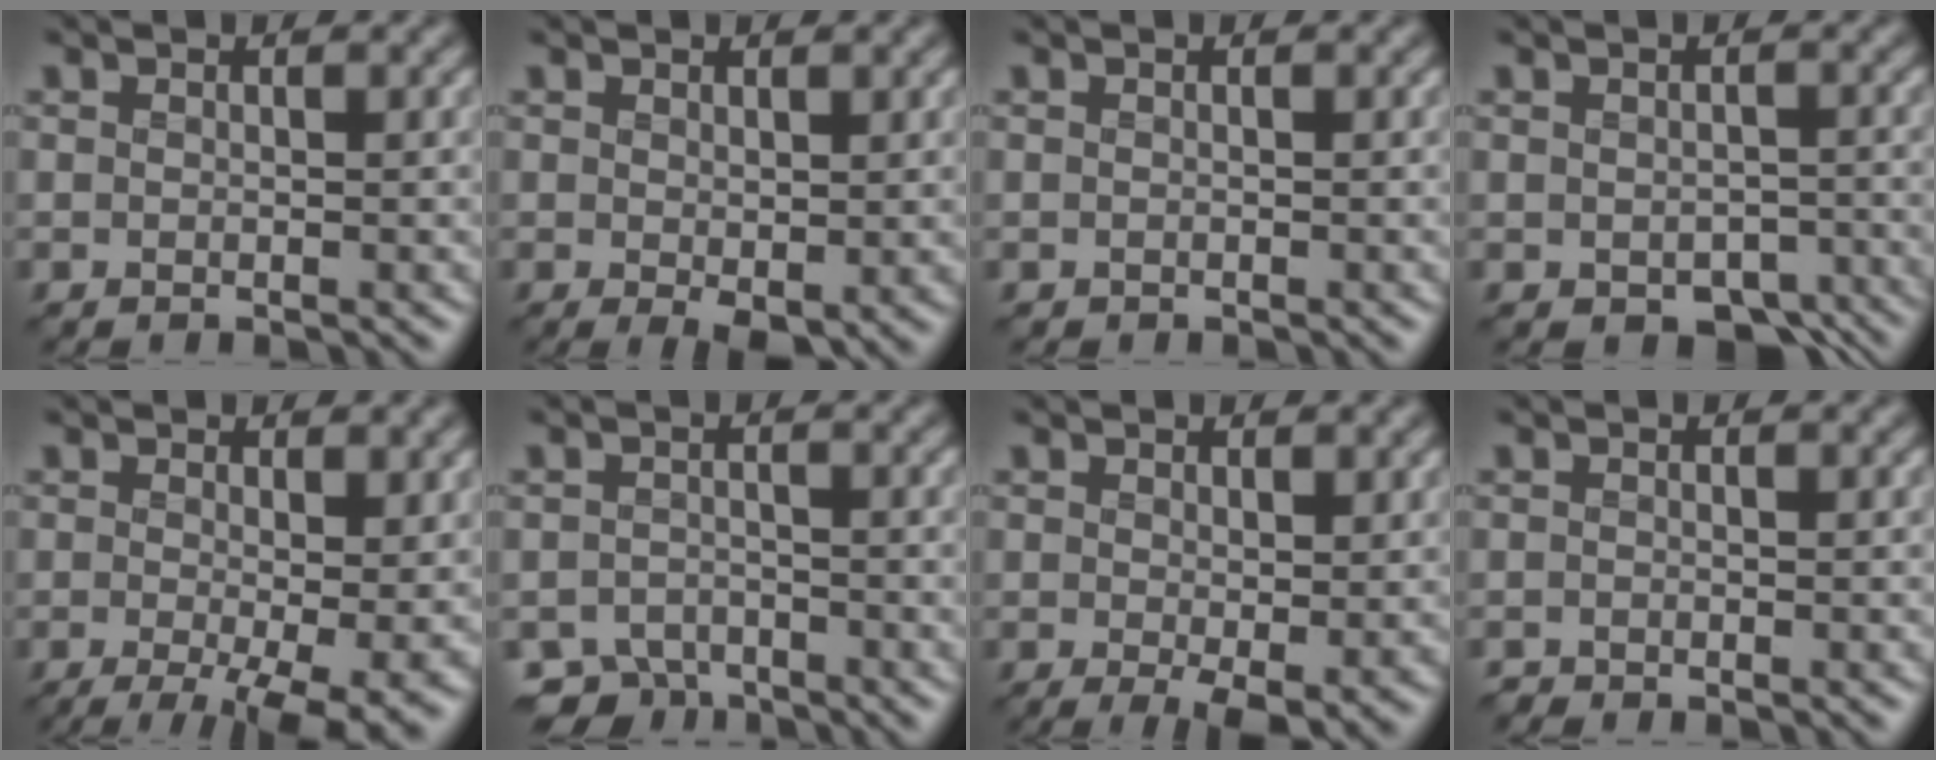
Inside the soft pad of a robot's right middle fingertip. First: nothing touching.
{"total": 1.8, "force": [0.1, 0.7, 1.7], "torque": [-0.028, -0.009, 0.008]}
{"total": 0.0}
{"total": 4.0, "force": [-2.5, 2.2, 2.2], "torque": [-0.025, -0.018, -0.033]}
{"total": 6.6, "force": [-1.4, 1.4, 6.3], "torque": [-0.088, -0.021, -0.014]}
{"total": 3.6, "force": [-3.2, 1.4, 0.6], "torque": [-0.002, -0.011, -0.063]}
{"total": 2.5, "force": [0.0, 0.6, 2.4], "torque": [-0.038, -0.010, 0.005]}
{"total": 1.2, "force": [-1.2, -0.1, -0.1], "torque": [0.002, -0.011, -0.021]}